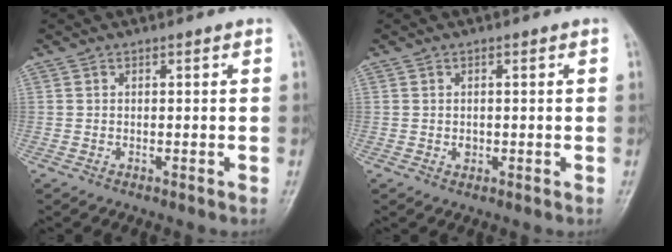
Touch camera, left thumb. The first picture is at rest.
{"total": 1.2, "force": [-0.1, 1.0, 0.7], "torque": [-0.005, 0.001, 0.000]}